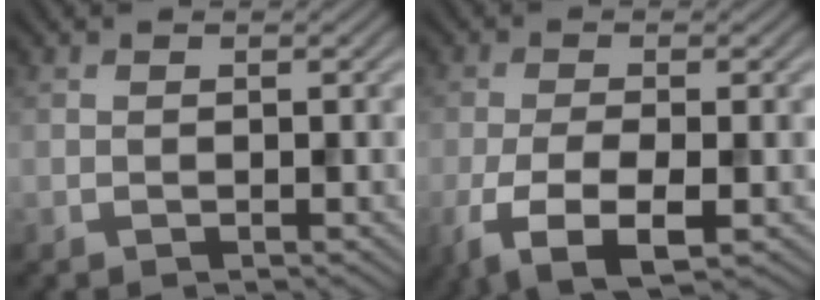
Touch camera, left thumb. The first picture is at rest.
{"total": 7.2, "force": [-3.3, 2.7, 5.8], "torque": [-0.122, -0.014, -0.060]}